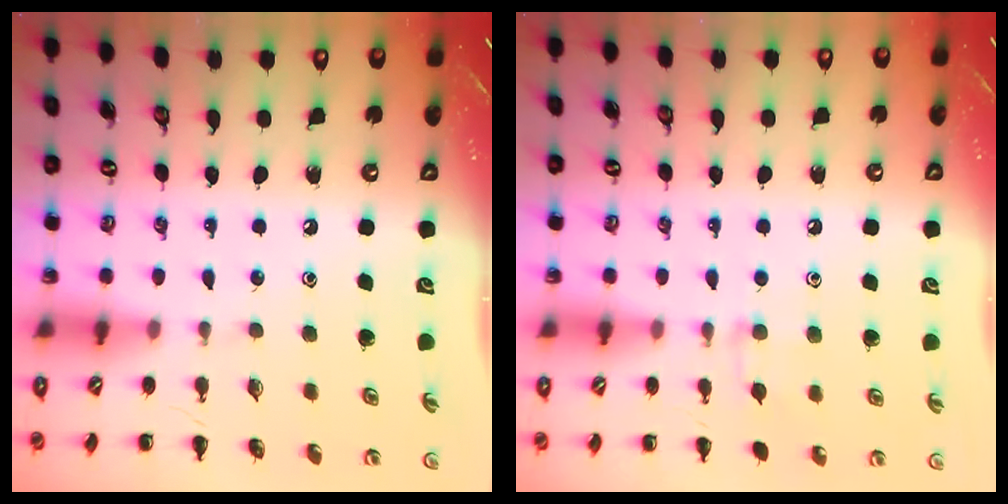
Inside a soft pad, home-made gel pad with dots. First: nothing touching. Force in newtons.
{"total": 7.2, "press": 6.8, "slide": 2.5}